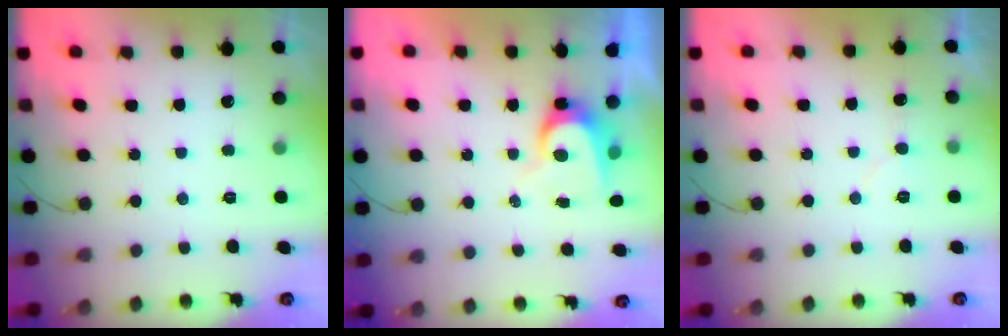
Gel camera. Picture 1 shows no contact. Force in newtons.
{"total": 7.7, "press": 7.7, "slide": 0.2}
{"total": 4.7, "press": 4.7, "slide": 0.3}